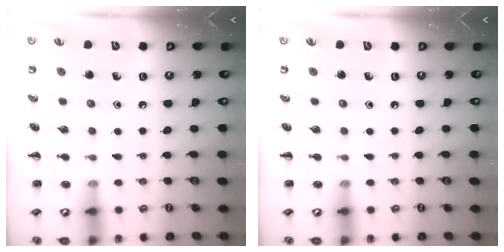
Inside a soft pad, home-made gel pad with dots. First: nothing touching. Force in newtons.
{"total": 0.0}